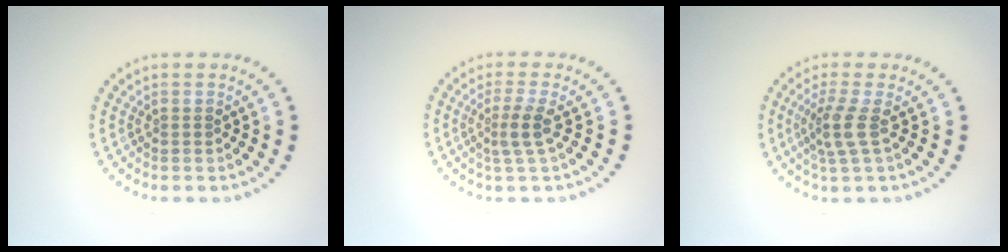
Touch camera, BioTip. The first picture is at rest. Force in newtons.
{"total": 2.0, "press": 1.5, "slide": 1.3}
{"total": 2.5, "press": 1.9, "slide": 1.6}